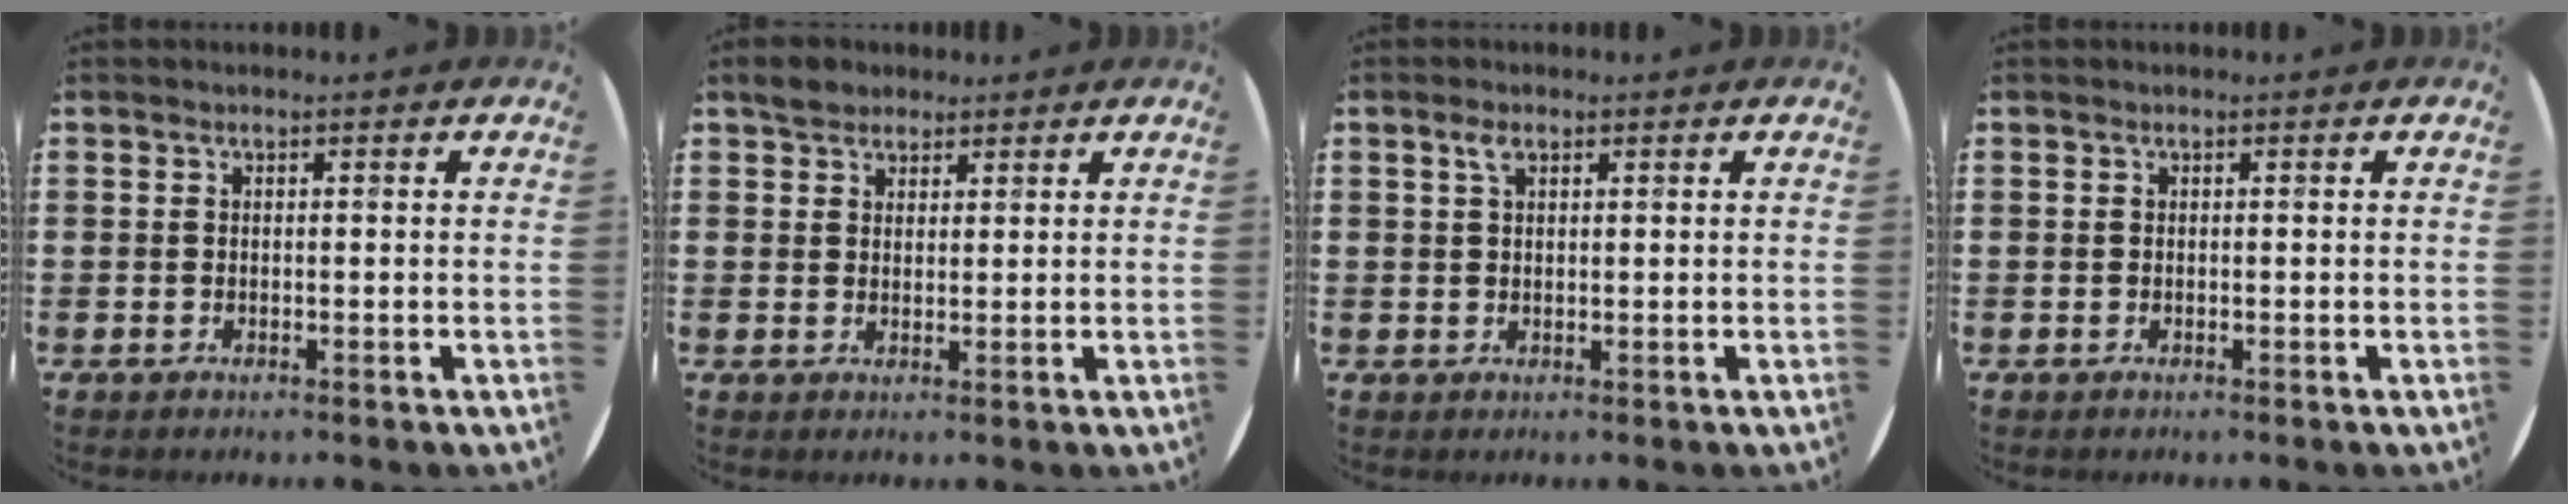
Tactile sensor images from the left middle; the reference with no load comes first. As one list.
[{"total": 2.8, "force": [2.4, 1.5, 0.1], "torque": [-0.001, 0.006, 0.046]}, {"total": 2.0, "force": [1.2, 1.0, 1.3], "torque": [-0.021, 0.003, 0.018]}, {"total": 0.0}]